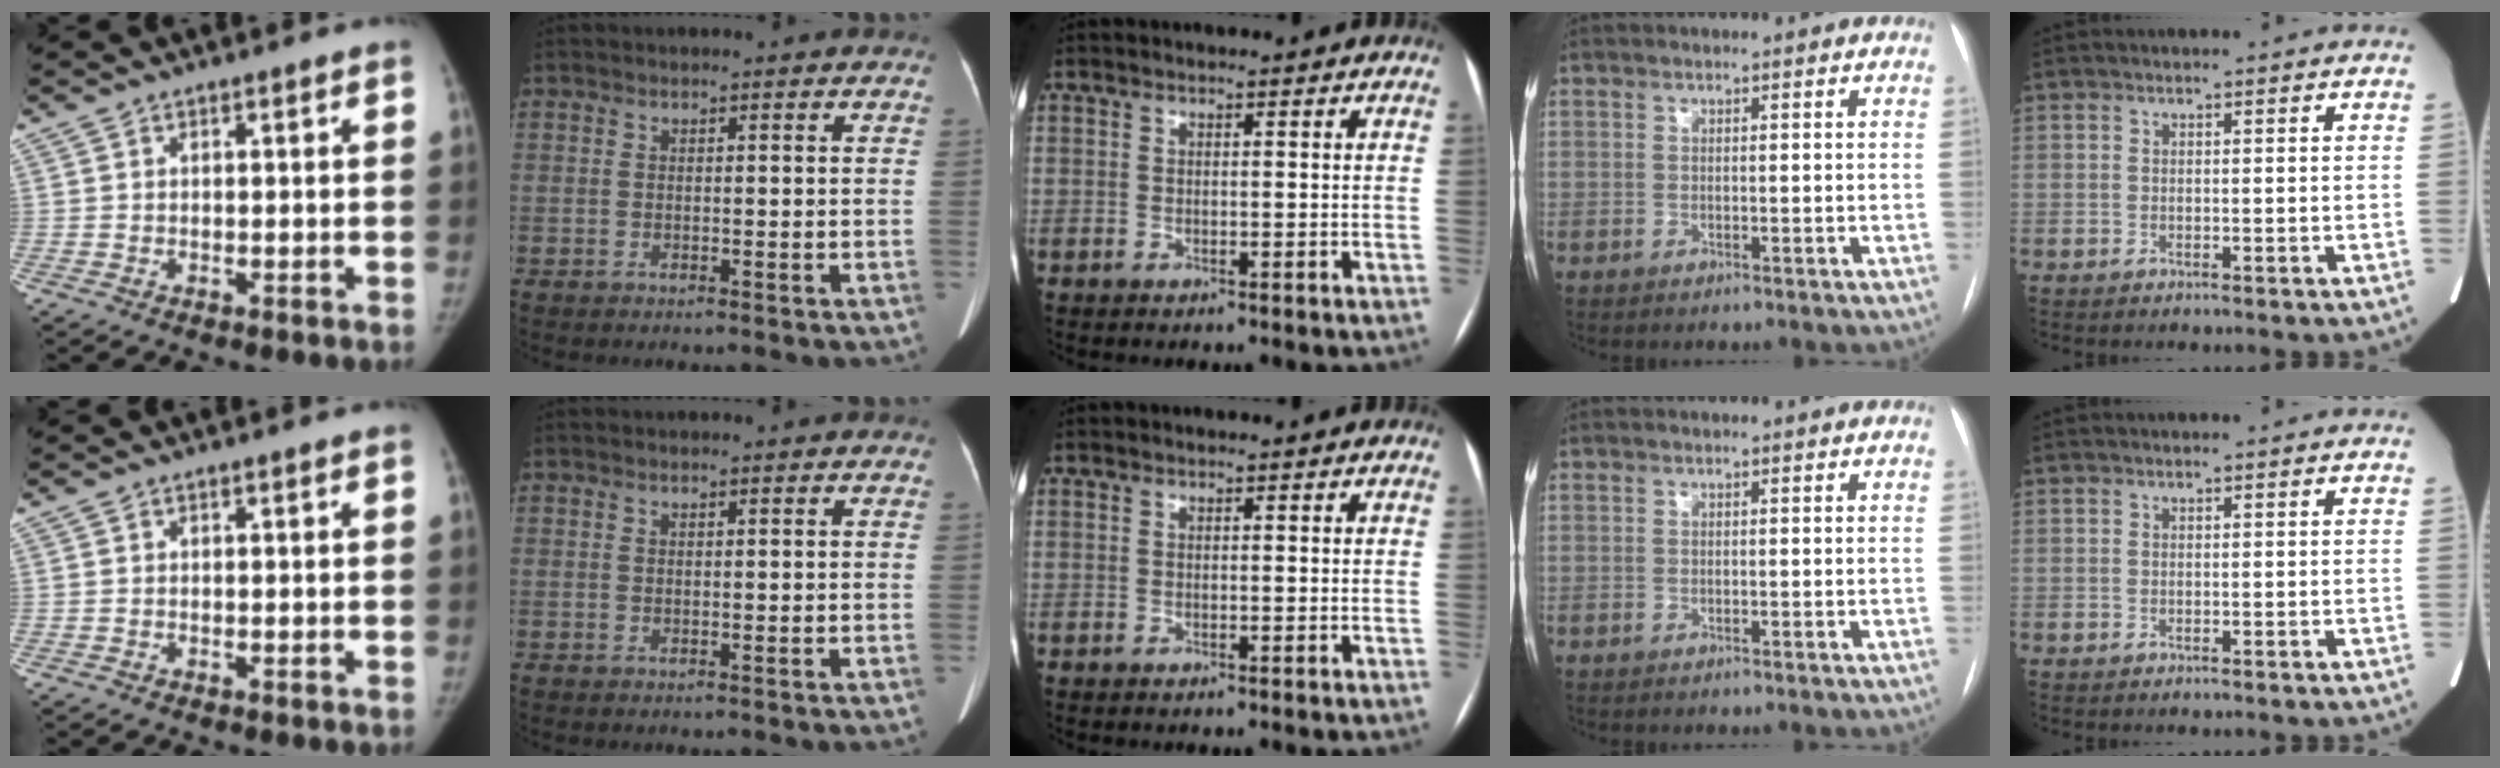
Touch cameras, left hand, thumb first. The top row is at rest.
{}